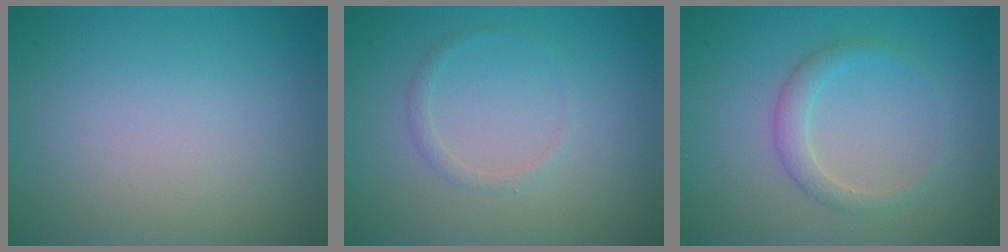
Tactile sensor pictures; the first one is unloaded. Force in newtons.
{"total": 0.9, "press": 0.9, "slide": 0.0}
{"total": 1.9, "press": 1.9, "slide": 0.1}